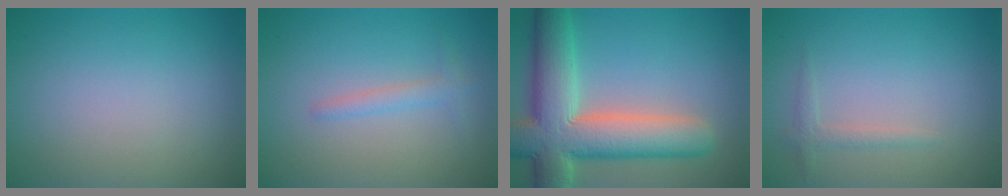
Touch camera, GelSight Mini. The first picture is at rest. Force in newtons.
{"total": 1.5, "press": 1.5, "slide": 0.1}
{"total": 11.1, "press": 11.0, "slide": 1.0}
{"total": 1.2, "press": 1.2, "slide": 0.0}